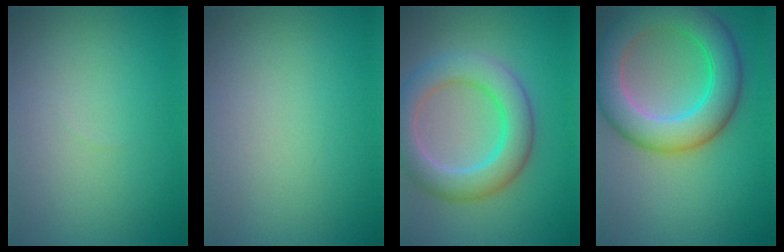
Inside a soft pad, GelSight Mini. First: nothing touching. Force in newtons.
{"total": 0.0}
{"total": 6.2, "press": 6.2, "slide": 0.4}
{"total": 8.7, "press": 8.7, "slide": 0.3}